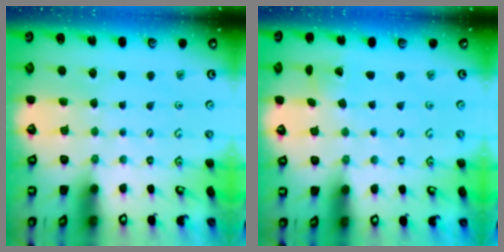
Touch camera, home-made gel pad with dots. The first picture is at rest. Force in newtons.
{"total": 0.7, "press": 0.7, "slide": 0.0}